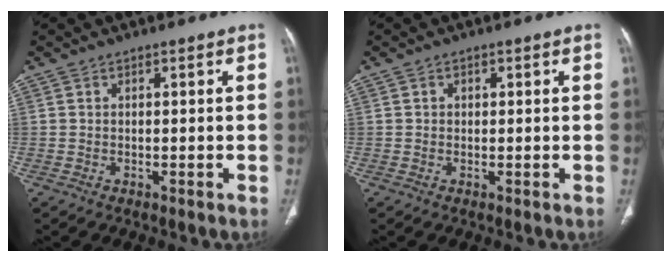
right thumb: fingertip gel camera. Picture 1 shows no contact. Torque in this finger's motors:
{"motor_torque": [-0.23, -0.12, -0.26, 0.15, 0.06]}